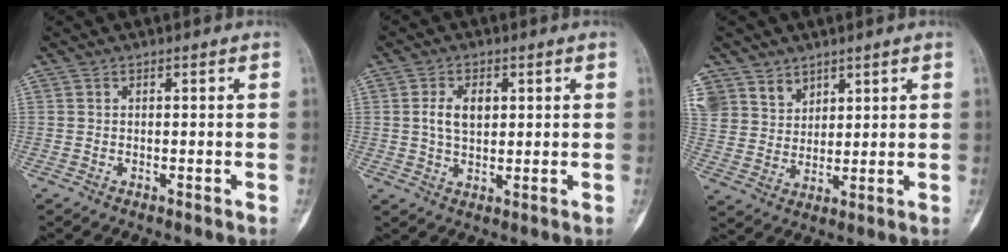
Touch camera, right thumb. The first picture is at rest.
{"total": 5.2, "force": [1.1, 3.3, 3.9], "torque": [-0.062, 0.003, 0.020]}
{"total": 9.1, "force": [5.9, 6.8, 1.2], "torque": [0.006, -0.024, 0.125]}